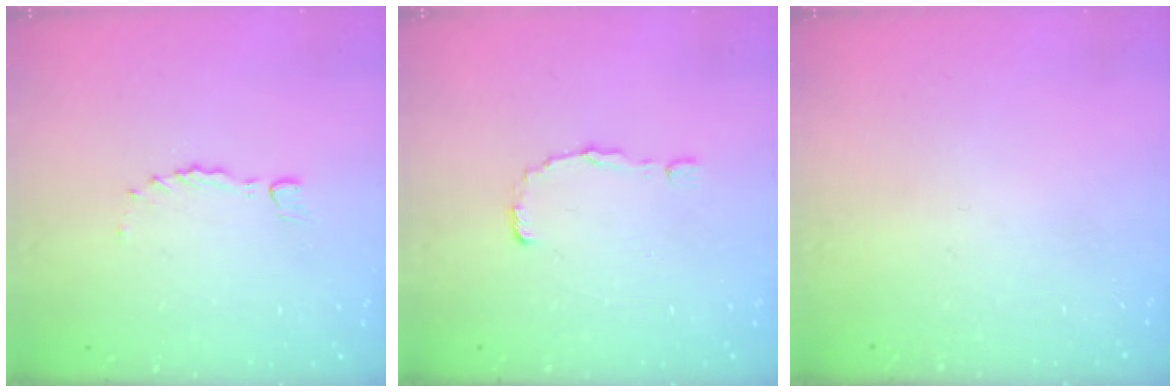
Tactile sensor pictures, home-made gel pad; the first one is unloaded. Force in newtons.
{"total": 0.7, "press": 0.7, "slide": 0.0}
{"total": 0.0}